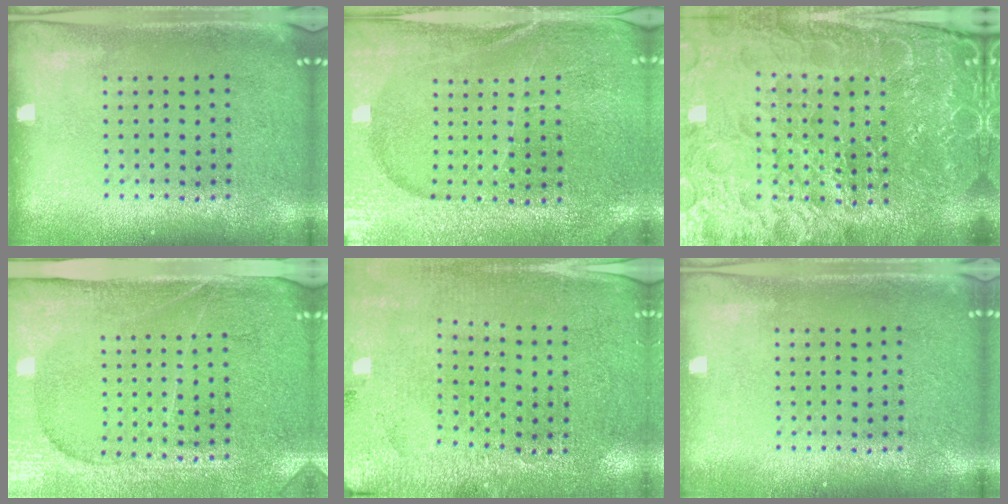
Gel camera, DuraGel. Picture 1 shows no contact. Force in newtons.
{"total": 3.0, "press": 3.0, "slide": 0.3}
{"total": 5.5, "press": 5.1, "slide": 2.0}
{"total": 4.0, "press": 3.6, "slide": 1.7}
{"total": 2.9, "press": 2.8, "slide": 0.4}
{"total": 0.8, "press": 0.7, "slide": 0.4}